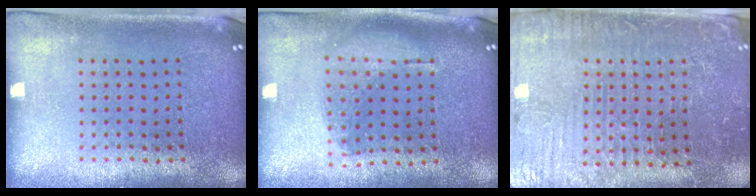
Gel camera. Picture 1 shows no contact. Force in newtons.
{"total": 1.0, "press": 0.9, "slide": 0.4}
{"total": 3.8, "press": 3.7, "slide": 0.8}